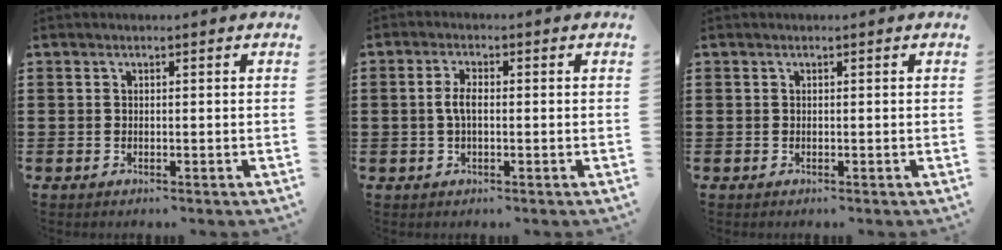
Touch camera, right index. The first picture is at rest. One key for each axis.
{"total": 3.2, "fx": -0.2, "fy": 1.3, "fz": 2.9, "tx": -0.063, "ty": 0.000, "tz": -0.006}
{"total": 0.0}